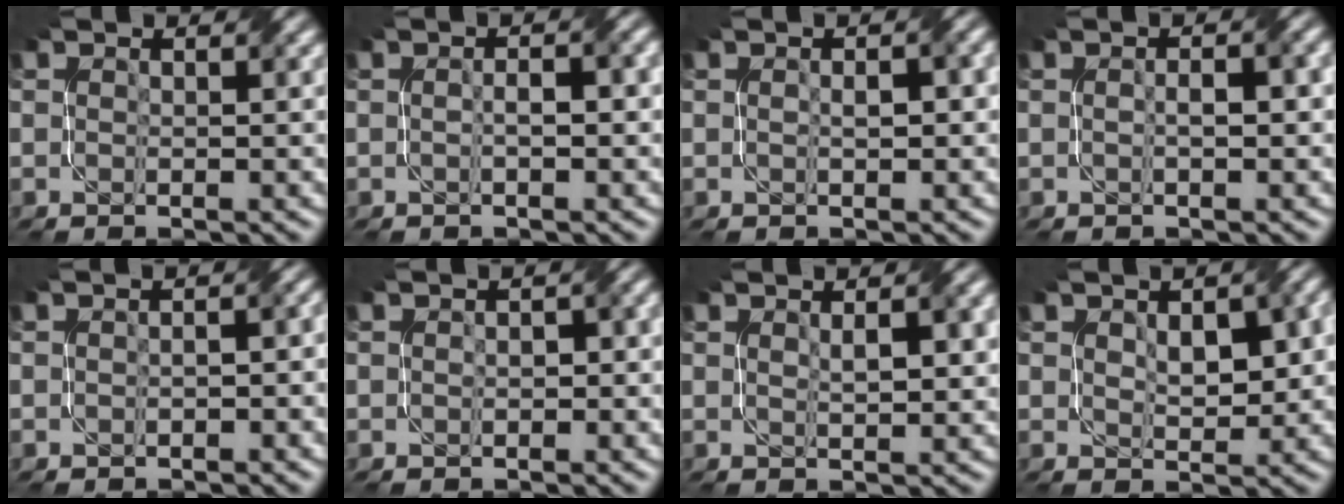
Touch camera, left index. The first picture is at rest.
{"total": 2.1, "force": [-0.1, 0.7, 2.0], "torque": [-0.027, -0.001, -0.007]}
{"total": 1.7, "force": [0.1, 0.6, 1.6], "torque": [-0.026, 0.000, 0.004]}
{"total": 2.3, "force": [0.1, 0.8, 2.2], "torque": [-0.024, 0.001, -0.005]}
{"total": 2.0, "force": [-0.5, 0.8, 1.7], "torque": [-0.022, -0.002, -0.004]}
{"total": 1.4, "force": [-0.2, 0.7, 1.1], "torque": [-0.017, 0.001, -0.001]}
{"total": 2.4, "force": [0.7, 0.5, 2.2], "torque": [-0.034, 0.005, 0.015]}
{"total": 4.8, "force": [0.8, 2.6, 4.0], "torque": [-0.064, -0.002, 0.023]}